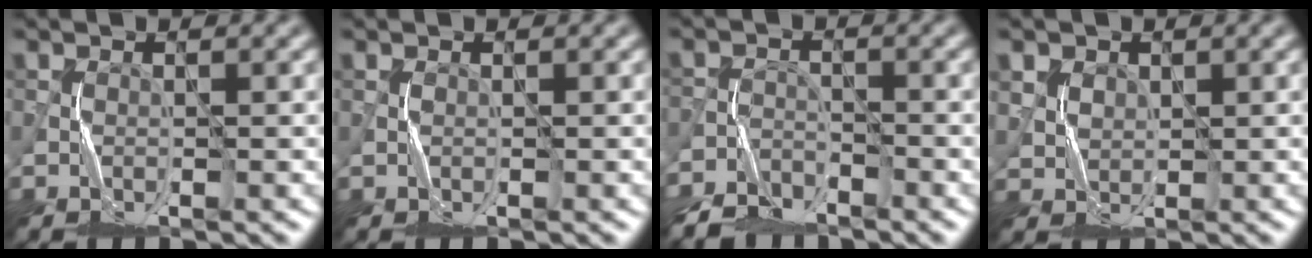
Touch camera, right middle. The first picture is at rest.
{"total": 0.0}
{"total": 4.9, "force": [-4.5, 1.7, 1.0], "torque": [-0.013, -0.015, -0.087]}
{"total": 3.2, "force": [2.0, 2.2, 1.1], "torque": [-0.043, 0.000, 0.055]}